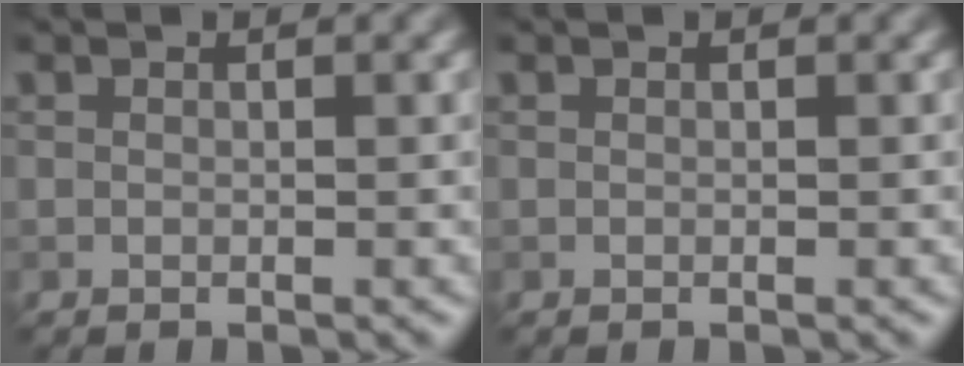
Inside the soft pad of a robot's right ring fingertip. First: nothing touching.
{"total": 0.0}